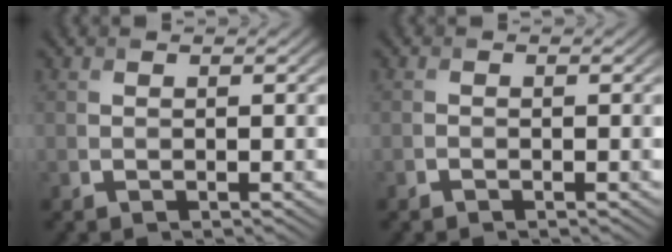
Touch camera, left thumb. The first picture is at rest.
{"total": 0.5, "force": [-0.5, 0.1, 0.1], "torque": [-0.003, -0.003, -0.008]}